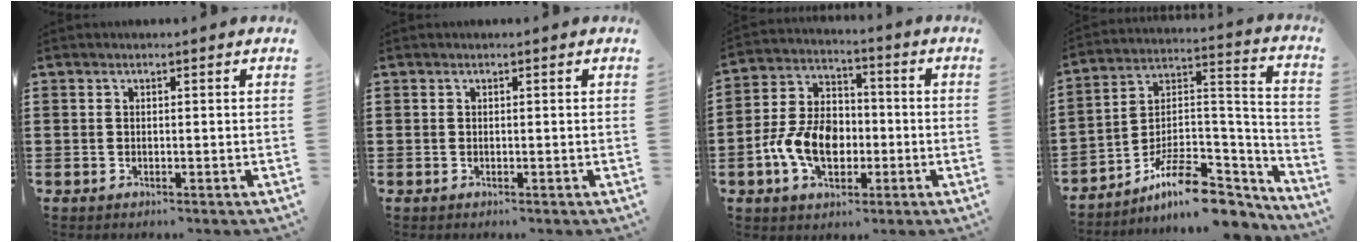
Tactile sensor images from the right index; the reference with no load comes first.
{"total": 0.0}
{"total": 9.2, "force": [-2.5, 6.4, 6.1], "torque": [-0.144, 0.005, -0.053]}
{"total": 11.0, "force": [-7.9, 3.9, 6.5], "torque": [-0.112, 0.025, -0.147]}